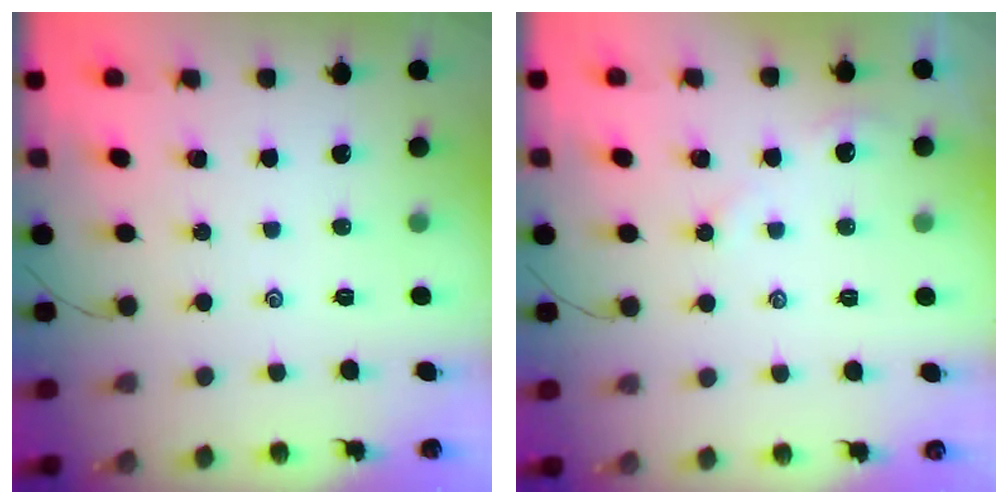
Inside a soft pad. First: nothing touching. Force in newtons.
{"total": 2.8, "press": 2.8, "slide": 0.4}